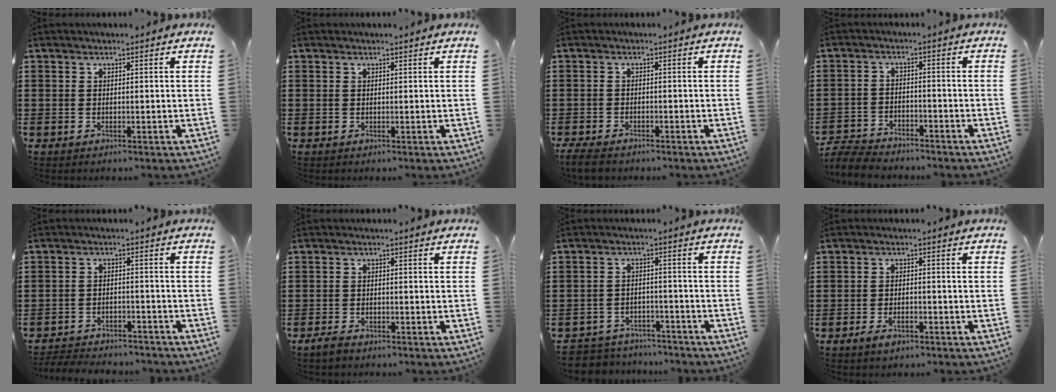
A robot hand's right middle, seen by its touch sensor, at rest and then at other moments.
{"total": 0.0}
{"total": 2.1, "force": [-1.9, 0.4, 0.8], "torque": [-0.029, -0.001, -0.043]}
{"total": 5.3, "force": [-5.1, 0.9, 0.8], "torque": [-0.022, 0.009, -0.106]}
{"total": 3.6, "force": [-3.5, 0.5, 0.1], "torque": [-0.006, 0.003, -0.076]}
{"total": 1.7, "force": [-1.4, 0.7, 0.7], "torque": [-0.024, 0.000, -0.030]}
{"total": 4.1, "force": [-4.0, 0.7, -0.3], "torque": [-0.009, 0.001, -0.089]}
{"total": 2.5, "force": [-1.6, 1.0, 1.7], "torque": [-0.036, 0.000, -0.033]}